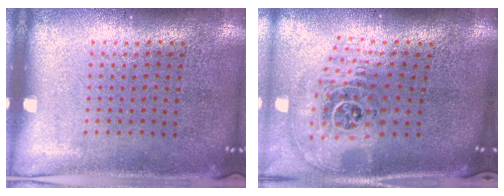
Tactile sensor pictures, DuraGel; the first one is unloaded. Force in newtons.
{"total": 2.4, "press": 1.7, "slide": 1.7}